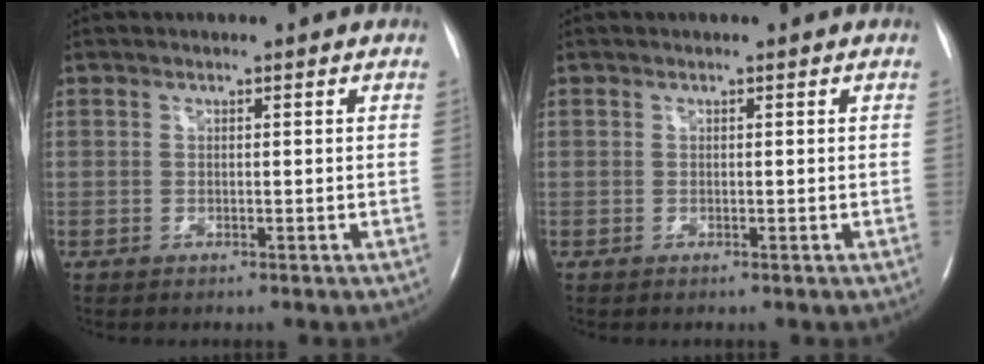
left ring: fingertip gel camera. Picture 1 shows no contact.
{"total": 0.0}